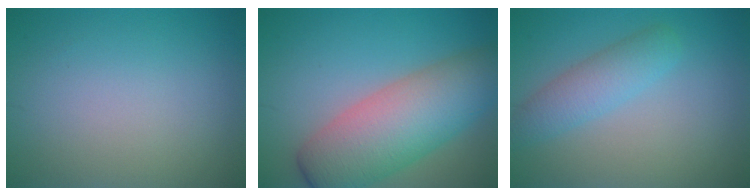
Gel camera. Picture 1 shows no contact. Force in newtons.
{"total": 9.2, "press": 9.2, "slide": 0.5}
{"total": 3.3, "press": 3.3, "slide": 0.0}